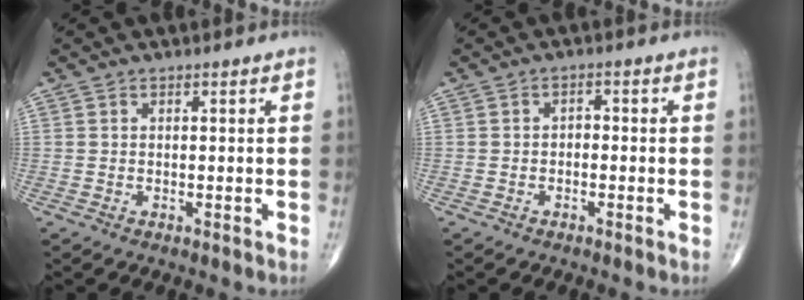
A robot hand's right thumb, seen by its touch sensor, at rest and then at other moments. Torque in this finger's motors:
{"motor_torque": [-0.14, -0.19, 0.10, -0.05, -0.01]}